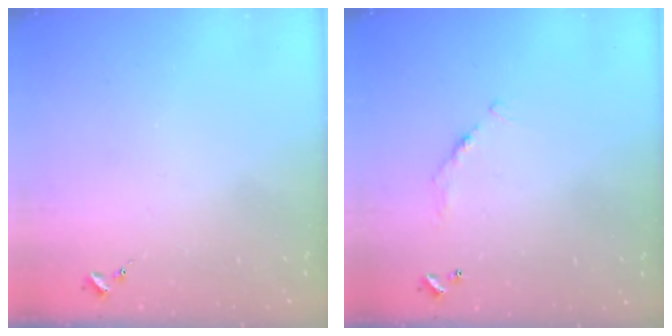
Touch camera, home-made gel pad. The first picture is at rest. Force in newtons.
{"total": 6.8, "press": 6.8, "slide": 0.5}